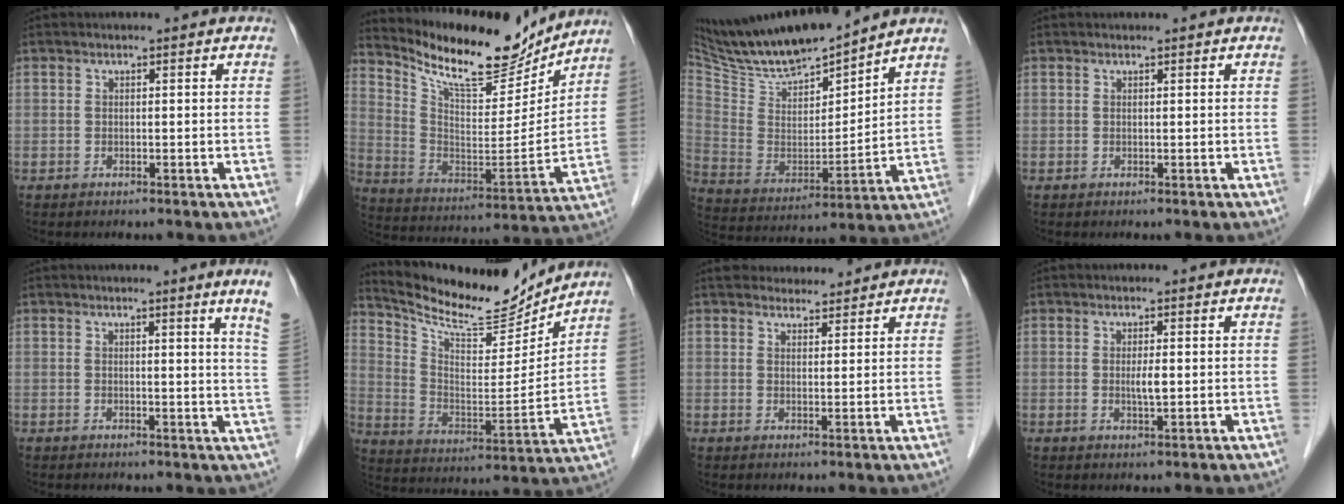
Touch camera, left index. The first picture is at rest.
{"total": 17.2, "force": [15.4, 4.2, 6.3], "torque": [-0.127, -0.024, 0.254]}
{"total": 17.7, "force": [16.2, 1.8, 7.0], "torque": [-0.135, -0.006, 0.301]}
{"total": 0.0}
{"total": 5.3, "force": [3.7, -1.5, 3.5], "torque": [-0.045, -0.029, 0.027]}
{"total": 16.4, "force": [15.6, 2.5, 4.6], "torque": [-0.098, -0.025, 0.259]}
{"total": 5.8, "force": [5.5, 1.5, 1.1], "torque": [-0.003, 0.016, 0.076]}
{"total": 1.8, "force": [0.1, 0.2, 1.7], "torque": [-0.033, -0.002, 0.002]}